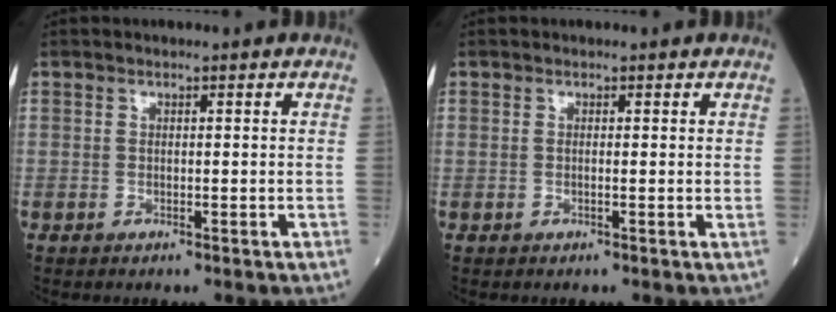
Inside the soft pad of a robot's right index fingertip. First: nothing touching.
{"total": 0.0}